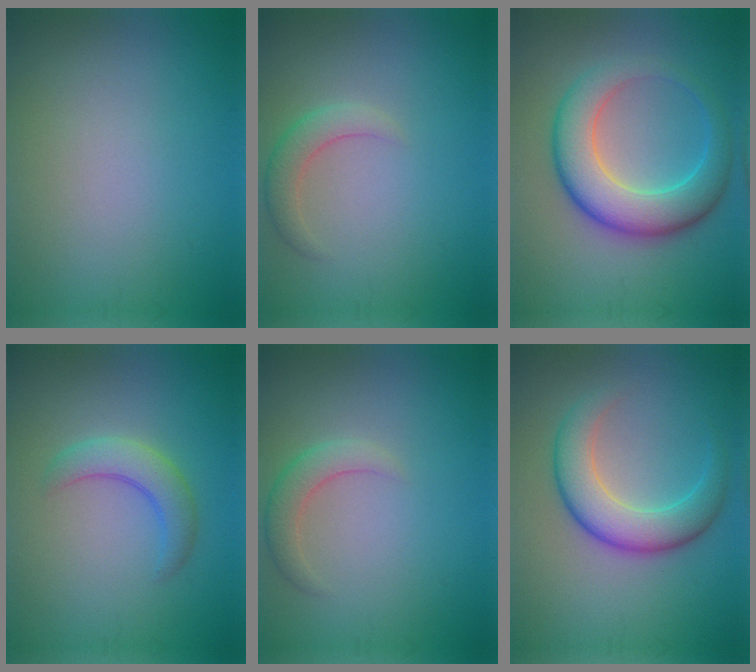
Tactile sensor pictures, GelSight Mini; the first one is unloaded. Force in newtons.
{"total": 2.3, "press": 2.3, "slide": 0.4}
{"total": 7.5, "press": 7.5, "slide": 0.3}
{"total": 3.2, "press": 3.2, "slide": 0.1}
{"total": 2.3, "press": 2.3, "slide": 0.4}
{"total": 5.5, "press": 5.5, "slide": 0.1}